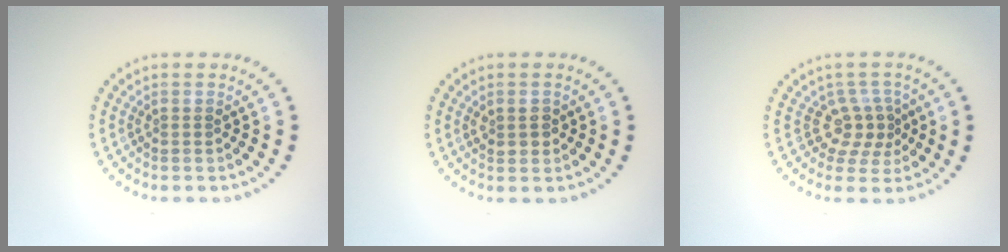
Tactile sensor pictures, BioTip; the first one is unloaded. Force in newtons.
{"total": 1.5, "press": 1.5, "slide": 0.4}
{"total": 2.8, "press": 2.1, "slide": 1.9}